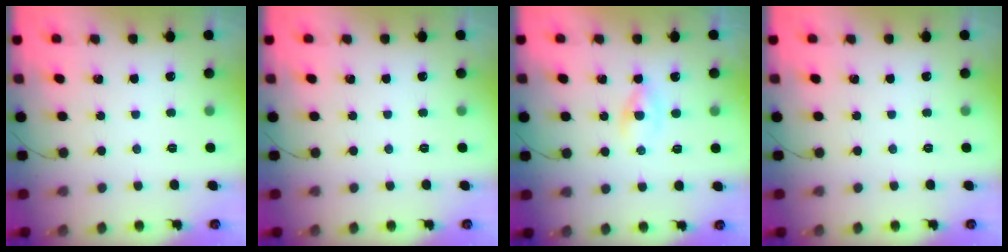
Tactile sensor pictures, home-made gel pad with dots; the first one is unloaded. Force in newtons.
{"total": 0.0}
{"total": 1.5, "press": 1.3, "slide": 0.8}
{"total": 0.0}